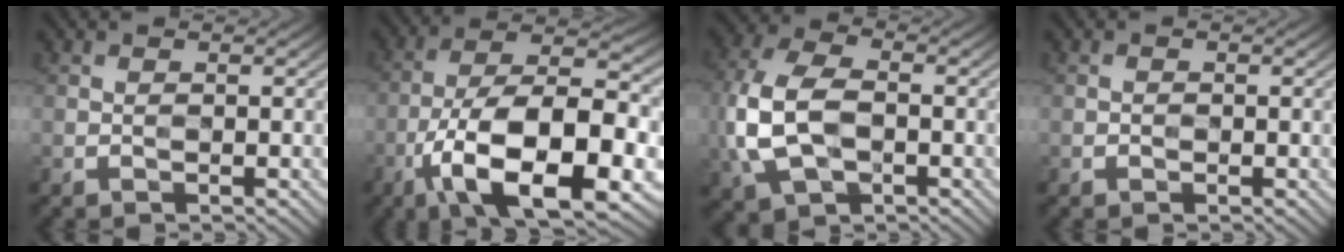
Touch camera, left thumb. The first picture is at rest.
{"total": 15.6, "force": [-7.7, 6.0, 12.2], "torque": [-0.214, -0.003, -0.144]}
{"total": 10.9, "force": [-1.7, 6.9, 8.3], "torque": [-0.213, 0.008, -0.038]}
{"total": 0.8, "force": [-0.6, 0.5, 0.0], "torque": [0.003, 0.001, -0.011]}